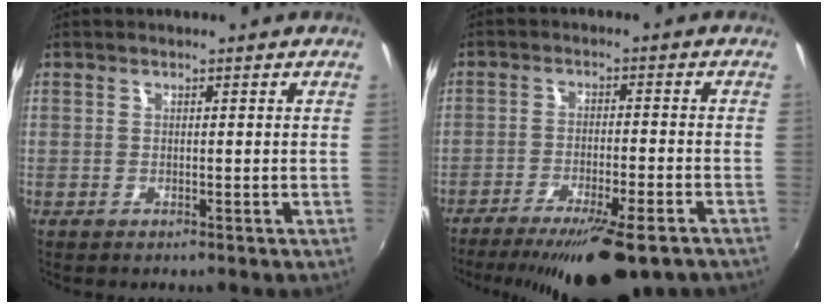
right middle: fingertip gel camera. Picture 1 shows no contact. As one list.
[{"total": 15.9, "force": [-12.0, 3.1, 10.0], "torque": [-0.181, -0.036, -0.177]}]